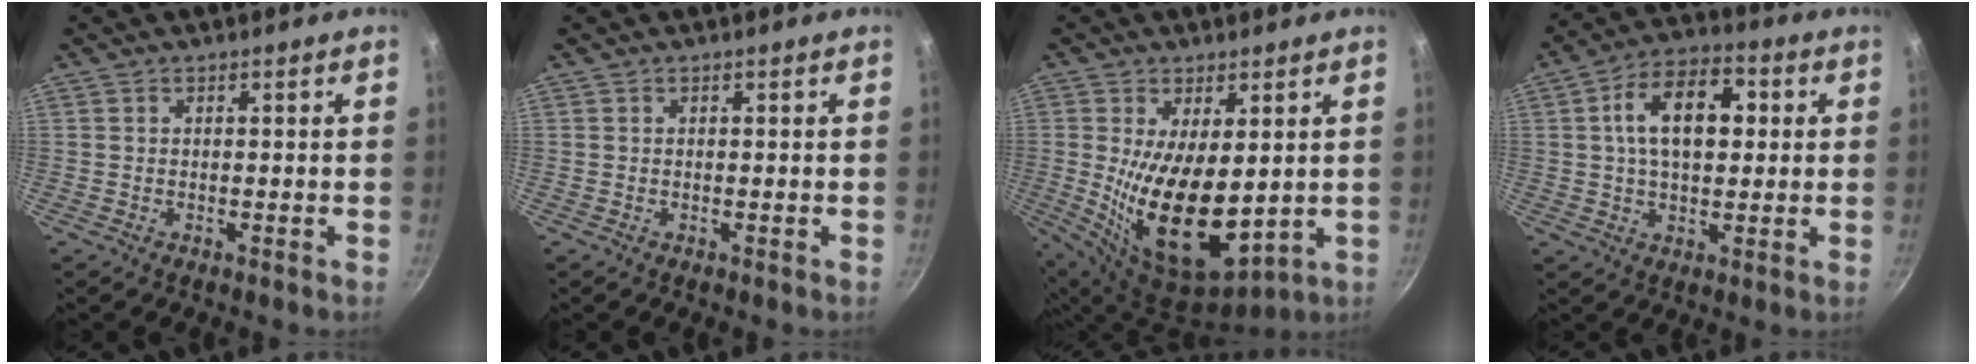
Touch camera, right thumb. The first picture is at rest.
{"total": 0.0}
{"total": 16.2, "force": [0.6, 8.1, 14.1], "torque": [-0.236, -0.038, 0.032]}
{"total": 13.4, "force": [2.3, 8.1, 10.4], "torque": [-0.143, 0.019, 0.027]}